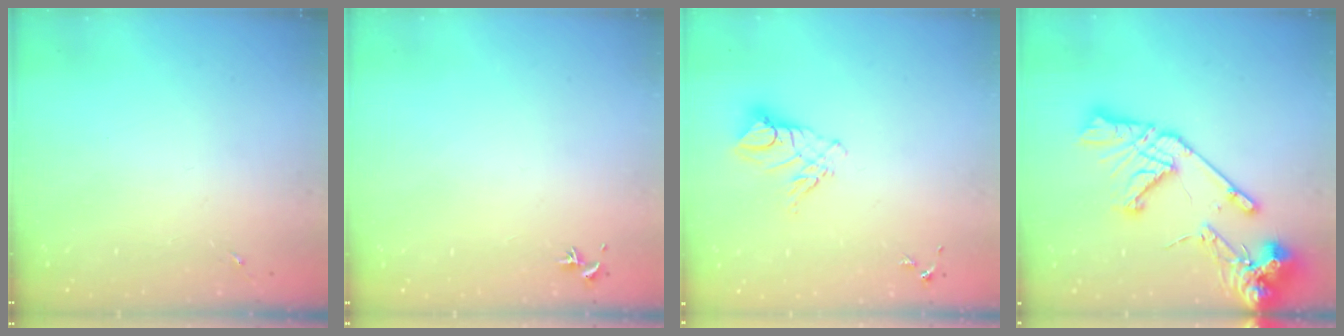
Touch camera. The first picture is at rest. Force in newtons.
{"total": 0.7, "press": 0.5, "slide": 0.4}
{"total": 10.4, "press": 10.3, "slide": 0.7}
{"total": 20.9, "press": 20.7, "slide": 2.5}